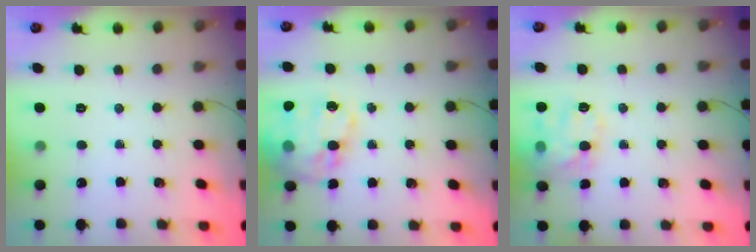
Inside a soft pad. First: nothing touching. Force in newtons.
{"total": 21.0, "press": 20.8, "slide": 3.1}
{"total": 13.3, "press": 13.3, "slide": 0.7}